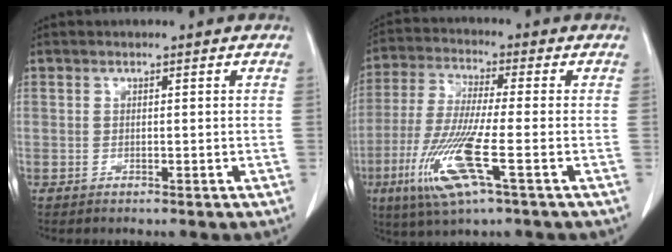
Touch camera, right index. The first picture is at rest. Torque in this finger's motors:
{"motor_torque": [1.83, -0.31, 0.99, 0.21]}